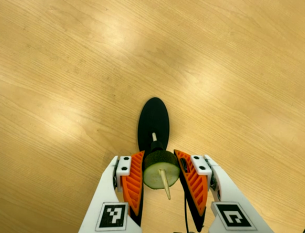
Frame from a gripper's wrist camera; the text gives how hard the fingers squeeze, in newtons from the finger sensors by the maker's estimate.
{"total": 11.7, "left": 12.5, "right": 10.8}